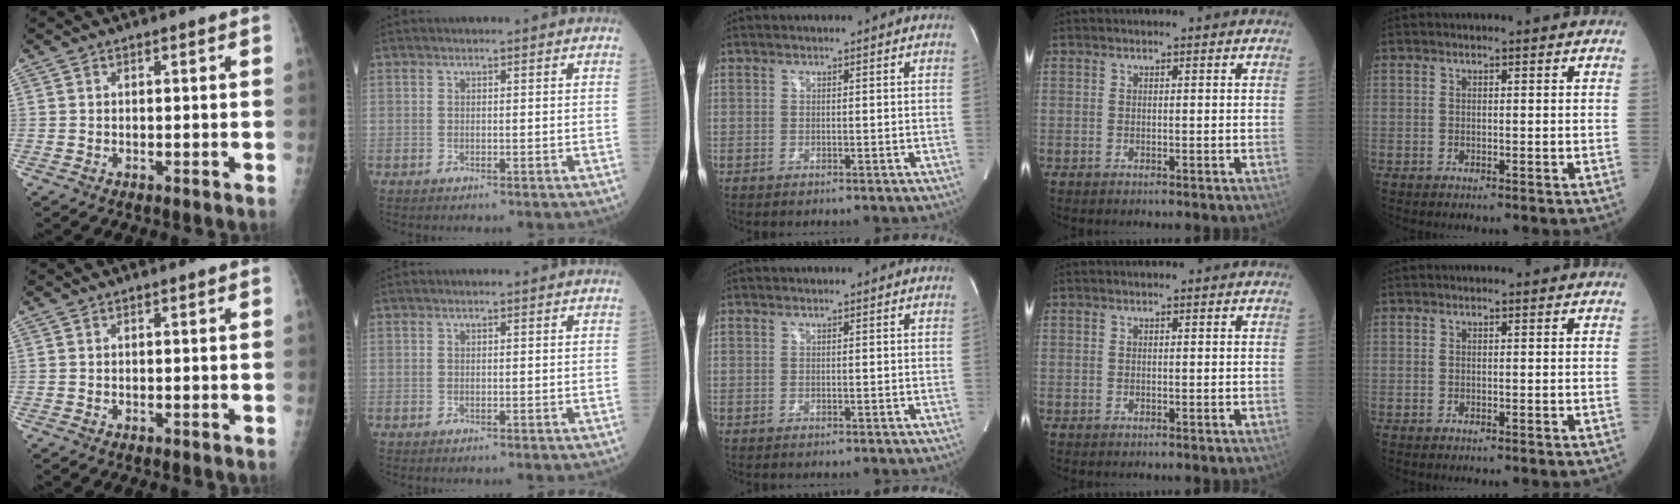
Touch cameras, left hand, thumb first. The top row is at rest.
{}